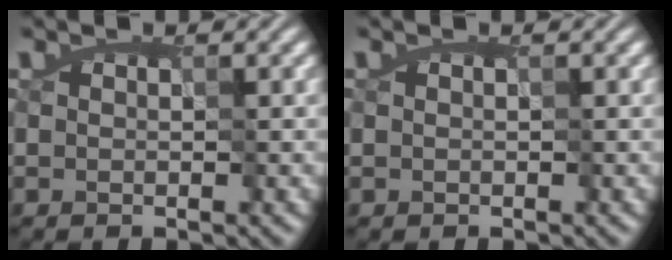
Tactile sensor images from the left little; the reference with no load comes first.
{"total": 0.0}